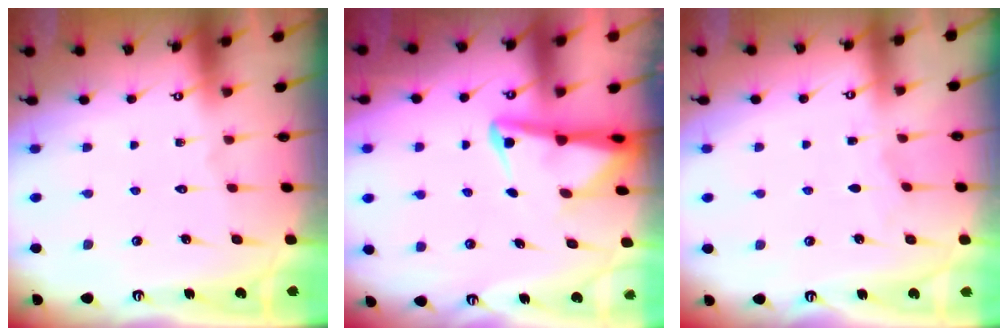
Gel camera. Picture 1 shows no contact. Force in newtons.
{"total": 3.6, "press": 3.6, "slide": 0.5}
{"total": 2.4, "press": 2.4, "slide": 0.2}